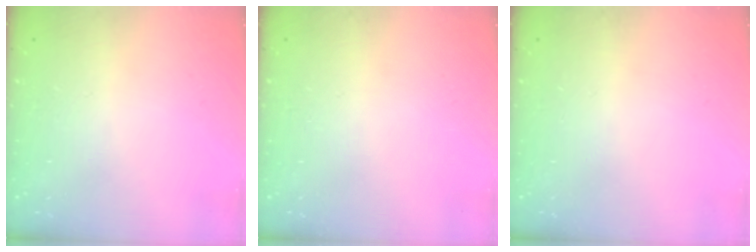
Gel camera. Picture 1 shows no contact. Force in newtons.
{"total": 0.0}
{"total": 0.0}